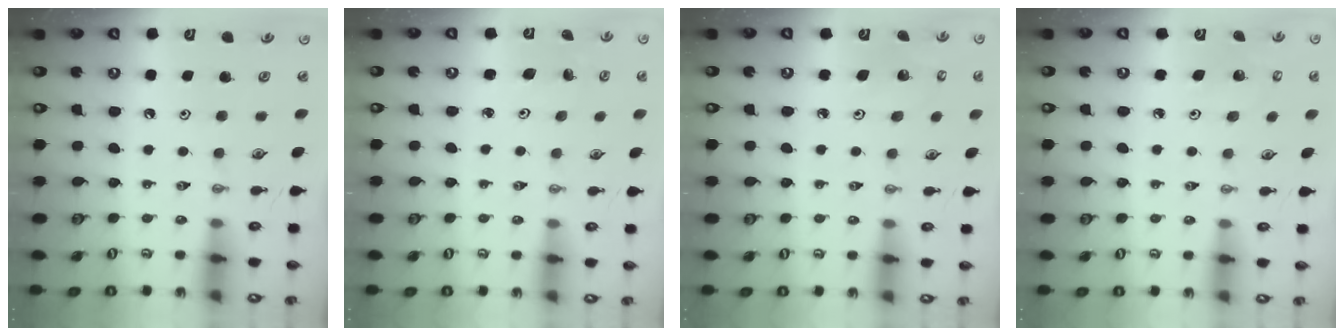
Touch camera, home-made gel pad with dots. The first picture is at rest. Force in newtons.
{"total": 2.3, "press": 2.3, "slide": 0.3}
{"total": 3.7, "press": 3.7, "slide": 0.2}
{"total": 3.5, "press": 3.5, "slide": 0.2}